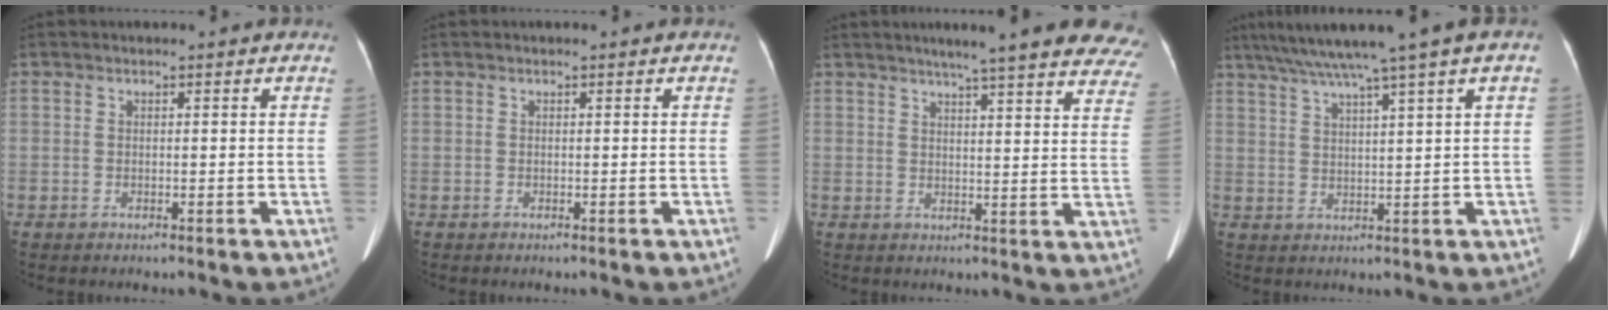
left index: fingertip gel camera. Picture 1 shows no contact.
{"total": 0.0}
{"total": 22.7, "force": [19.4, 2.1, 11.6], "torque": [-0.149, -0.026, 0.217]}
{"total": 10.0, "force": [6.4, -1.6, 7.5], "torque": [-0.121, 0.032, 0.094]}